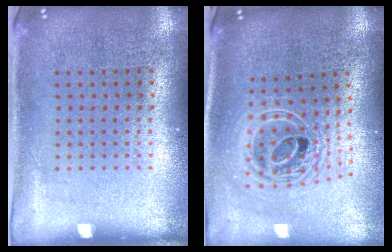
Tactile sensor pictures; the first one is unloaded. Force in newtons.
{"total": 2.4, "press": 1.8, "slide": 1.6}